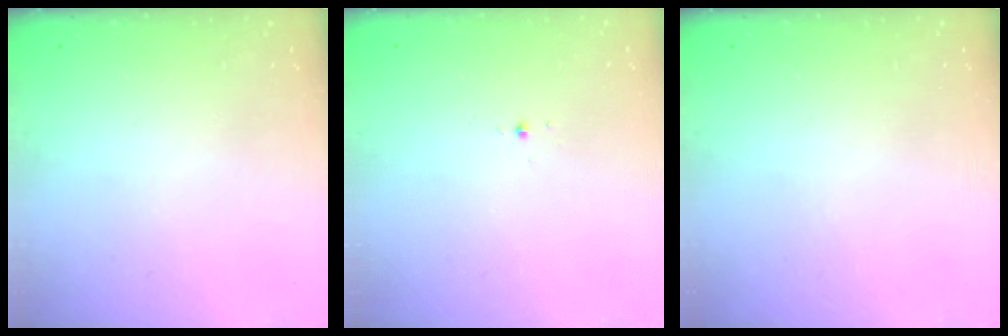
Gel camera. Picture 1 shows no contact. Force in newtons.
{"total": 2.9, "press": 2.8, "slide": 0.8}
{"total": 0.0}